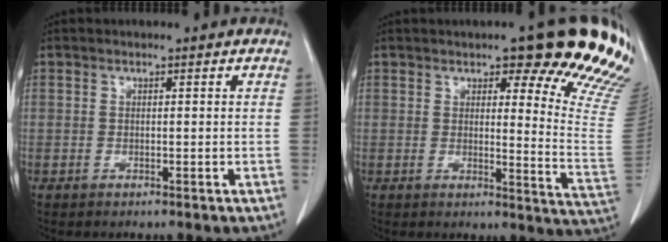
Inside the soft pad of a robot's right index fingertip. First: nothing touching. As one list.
[{"total": 16.0, "force": [11.5, 2.1, 10.9], "torque": [-0.113, -0.057, 0.118]}]